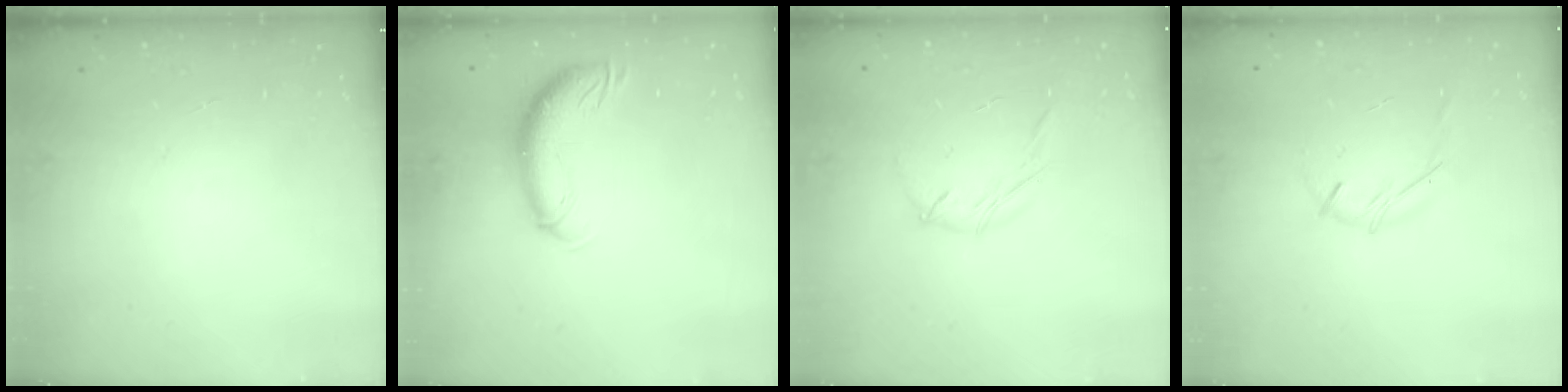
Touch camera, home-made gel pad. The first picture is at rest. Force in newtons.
{"total": 11.0, "press": 11.0, "slide": 0.9}
{"total": 5.1, "press": 5.0, "slide": 1.1}
{"total": 5.8, "press": 5.7, "slide": 1.2}